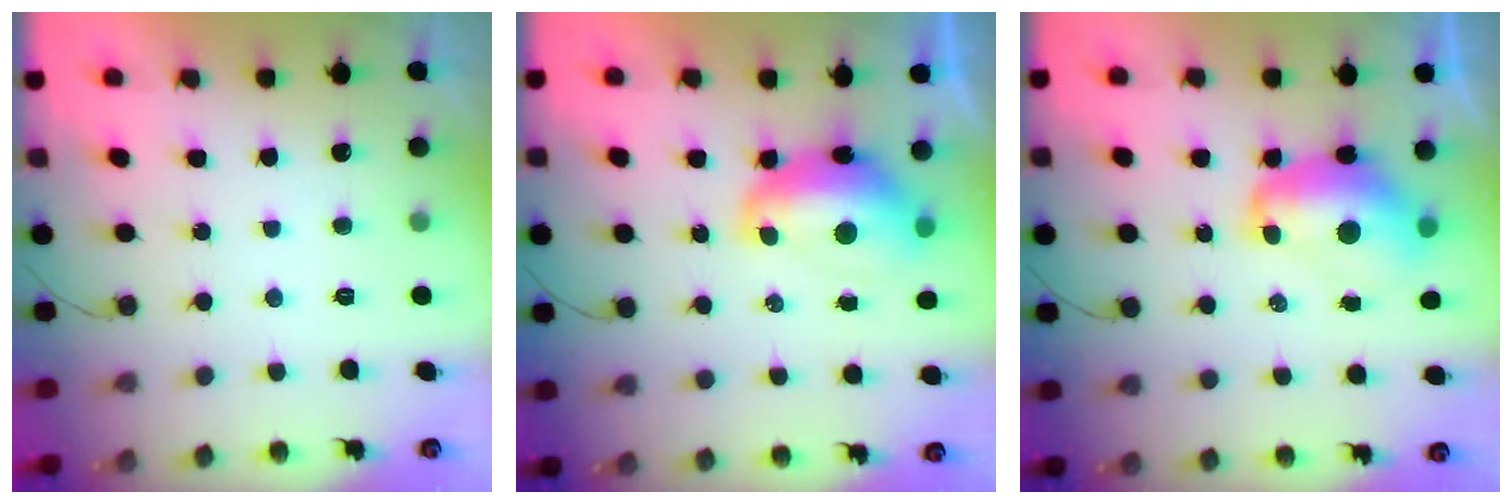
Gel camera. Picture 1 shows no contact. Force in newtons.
{"total": 10.9, "press": 10.9, "slide": 0.8}
{"total": 10.8, "press": 10.8, "slide": 1.2}